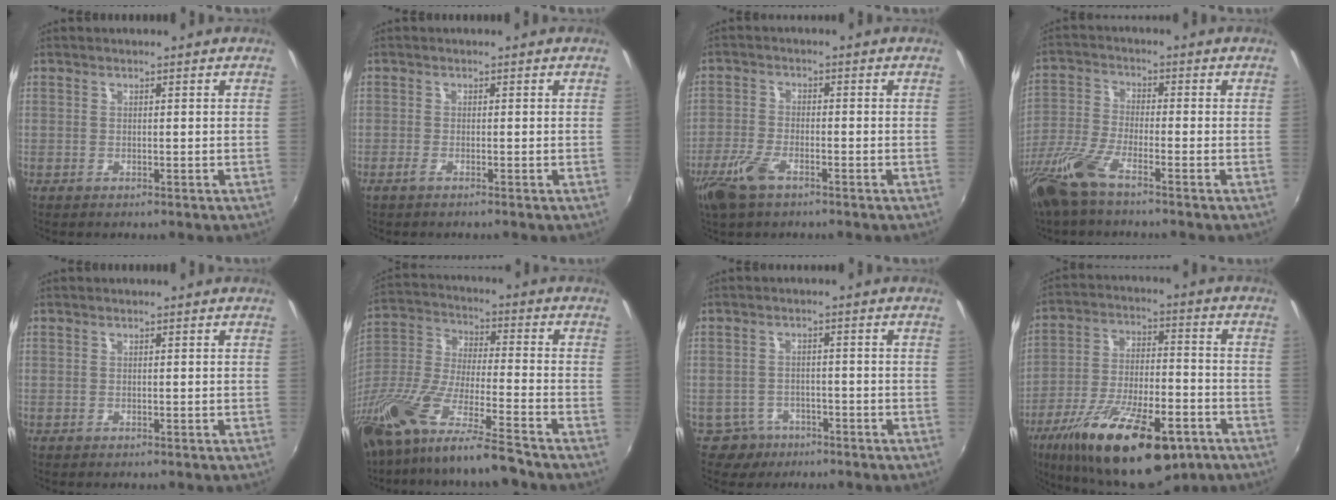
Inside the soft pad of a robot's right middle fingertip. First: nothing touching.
{"total": 1.3, "force": [-1.0, 0.1, 0.8], "torque": [-0.019, -0.003, -0.021]}
{"total": 7.0, "force": [-4.5, 2.7, 4.6], "torque": [-0.115, -0.012, -0.090]}
{"total": 10.4, "force": [-7.4, 2.0, 7.0], "torque": [-0.160, -0.022, -0.151]}
{"total": 0.0}
{"total": 18.7, "force": [-14.1, 1.7, 12.1], "torque": [-0.243, -0.039, -0.265]}
{"total": 4.4, "force": [-3.0, 3.3, 0.4], "torque": [-0.019, 0.008, -0.046]}
{"total": 24.2, "force": [-14.4, 8.9, 17.3], "torque": [-0.309, -0.033, -0.220]}